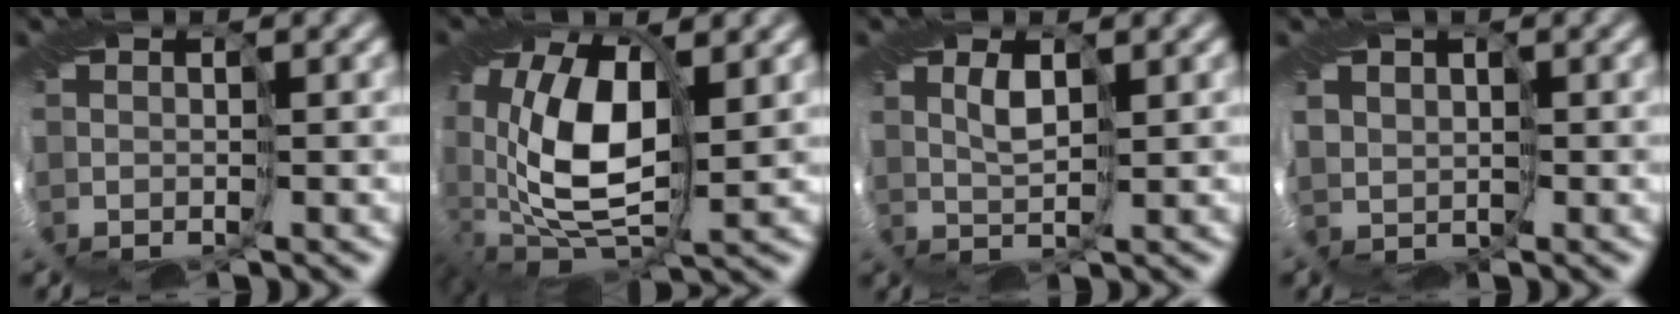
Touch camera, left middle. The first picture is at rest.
{"total": 13.9, "force": [0.5, 8.9, 10.7], "torque": [-0.226, -0.035, 0.026]}
{"total": 1.3, "force": [0.4, 0.6, 1.1], "torque": [-0.025, 0.001, 0.008]}
{"total": 2.0, "force": [0.5, 1.9, 0.6], "torque": [-0.015, -0.004, 0.007]}